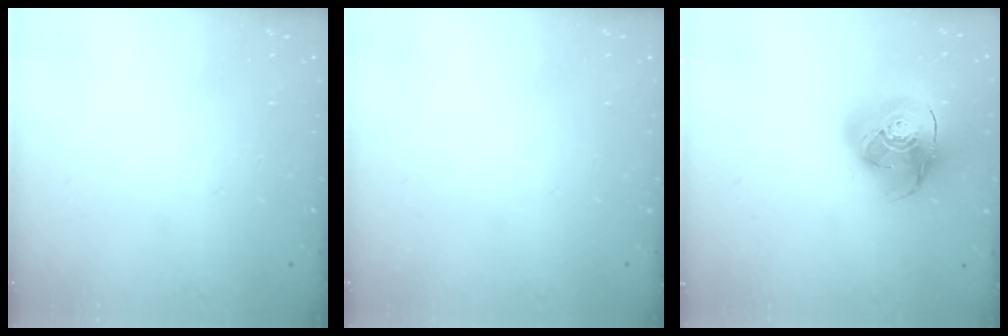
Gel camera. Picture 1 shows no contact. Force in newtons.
{"total": 0.0}
{"total": 16.7, "press": 16.6, "slide": 2.3}